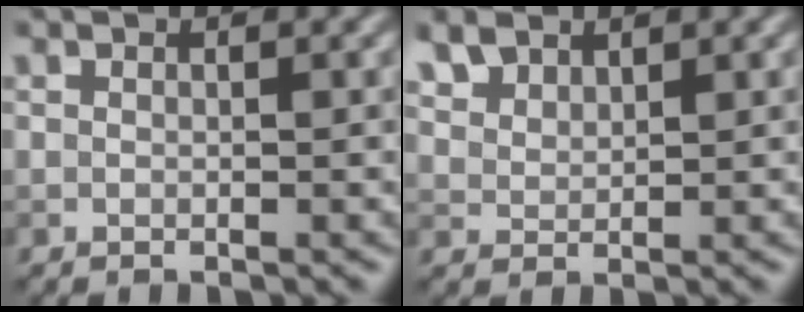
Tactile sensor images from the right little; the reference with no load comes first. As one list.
[{"total": 3.1, "force": [2.4, 1.6, 1.1], "torque": [-0.034, -0.002, 0.059]}]